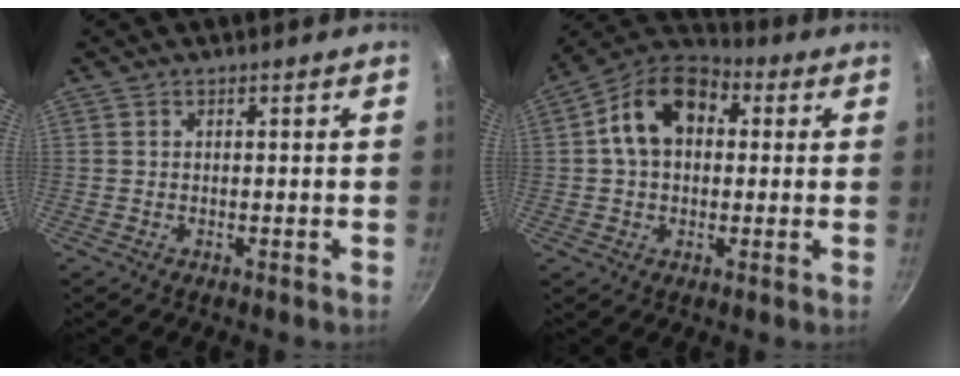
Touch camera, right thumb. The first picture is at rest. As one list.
[{"total": 13.5, "force": [2.5, 9.5, 9.3], "torque": [-0.127, 0.029, 0.021]}]